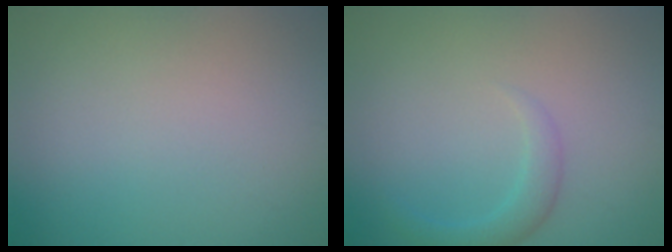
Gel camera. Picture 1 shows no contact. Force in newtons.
{"total": 1.9, "press": 1.9, "slide": 0.1}